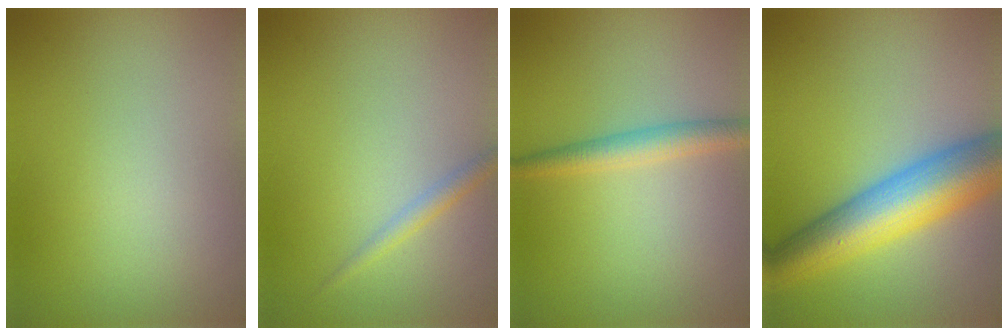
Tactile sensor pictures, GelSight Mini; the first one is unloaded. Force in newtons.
{"total": 1.2, "press": 1.2, "slide": 0.1}
{"total": 2.4, "press": 2.4, "slide": 0.0}
{"total": 9.0, "press": 9.0, "slide": 0.3}